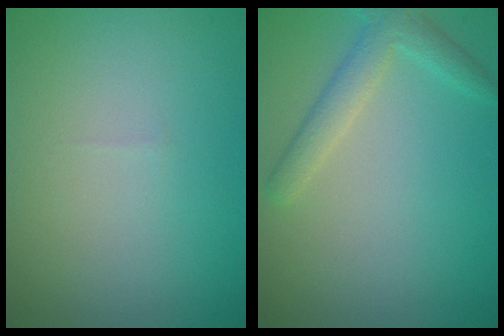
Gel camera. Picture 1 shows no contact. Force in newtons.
{"total": 2.7, "press": 2.7, "slide": 0.1}